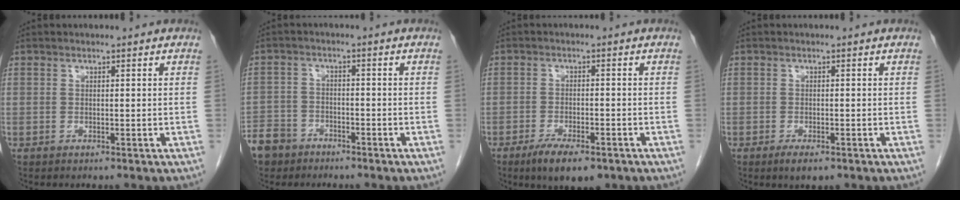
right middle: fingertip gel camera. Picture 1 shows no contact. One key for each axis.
{"total": 8.3, "fx": -5.9, "fy": 5.5, "fz": 1.6, "tx": -0.052, "ty": 0.003, "tz": -0.107}
{"total": 6.8, "fx": -4.5, "fy": 2.0, "fz": 4.6, "tx": -0.077, "ty": -0.011, "tz": -0.068}
{"total": 2.5, "fx": -1.5, "fy": 0.8, "fz": 1.8, "tx": -0.035, "ty": -0.005, "tz": -0.020}